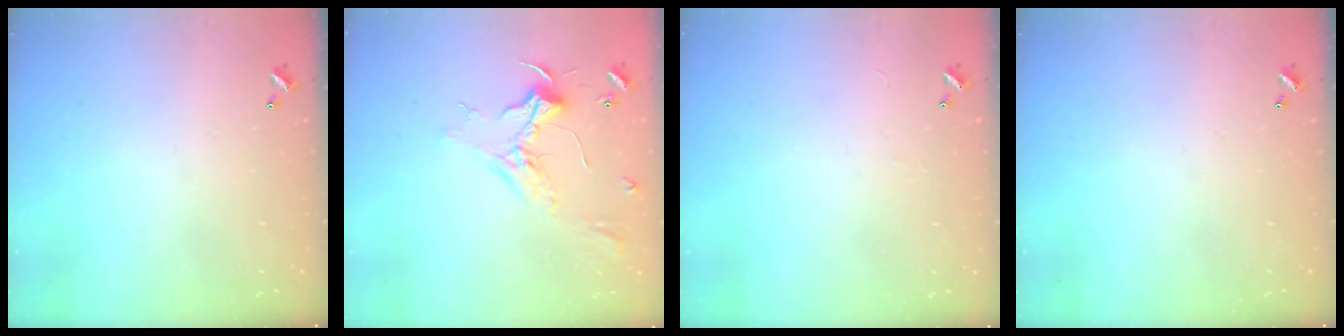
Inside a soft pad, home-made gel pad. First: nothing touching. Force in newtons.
{"total": 2.4, "press": 2.2, "slide": 0.9}
{"total": 2.1, "press": 2.0, "slide": 0.3}
{"total": 0.0}